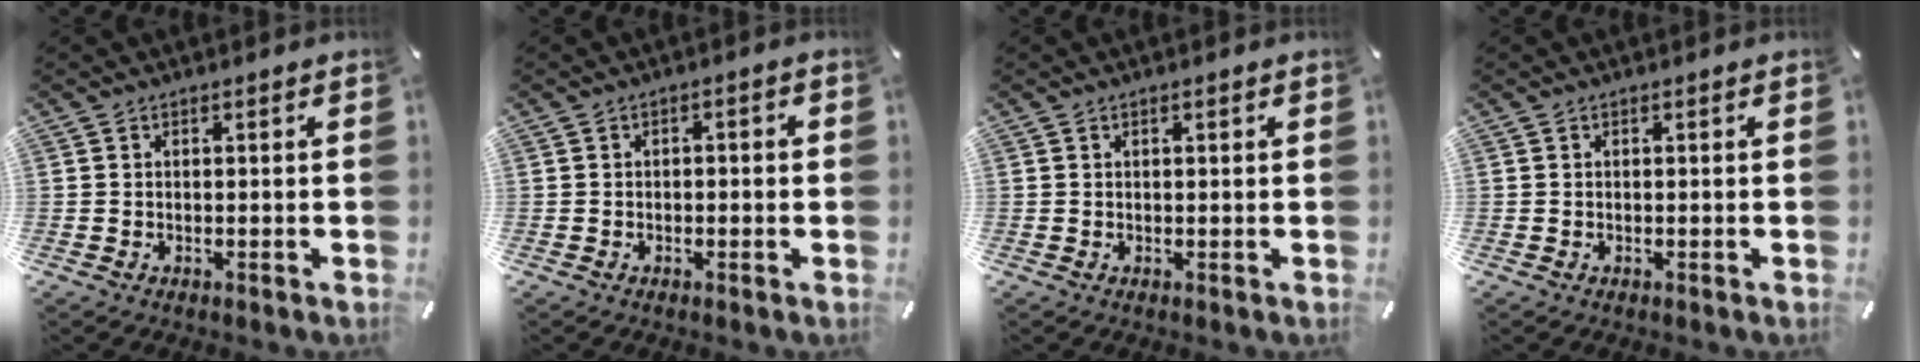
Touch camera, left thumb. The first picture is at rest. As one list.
[{"total": 1.8, "force": [-1.1, 0.9, 1.2], "torque": [-0.020, 0.007, -0.023]}, {"total": 0.8, "force": [0.2, 0.3, 0.7], "torque": [-0.014, 0.002, 0.002]}, {"total": 0.0}]